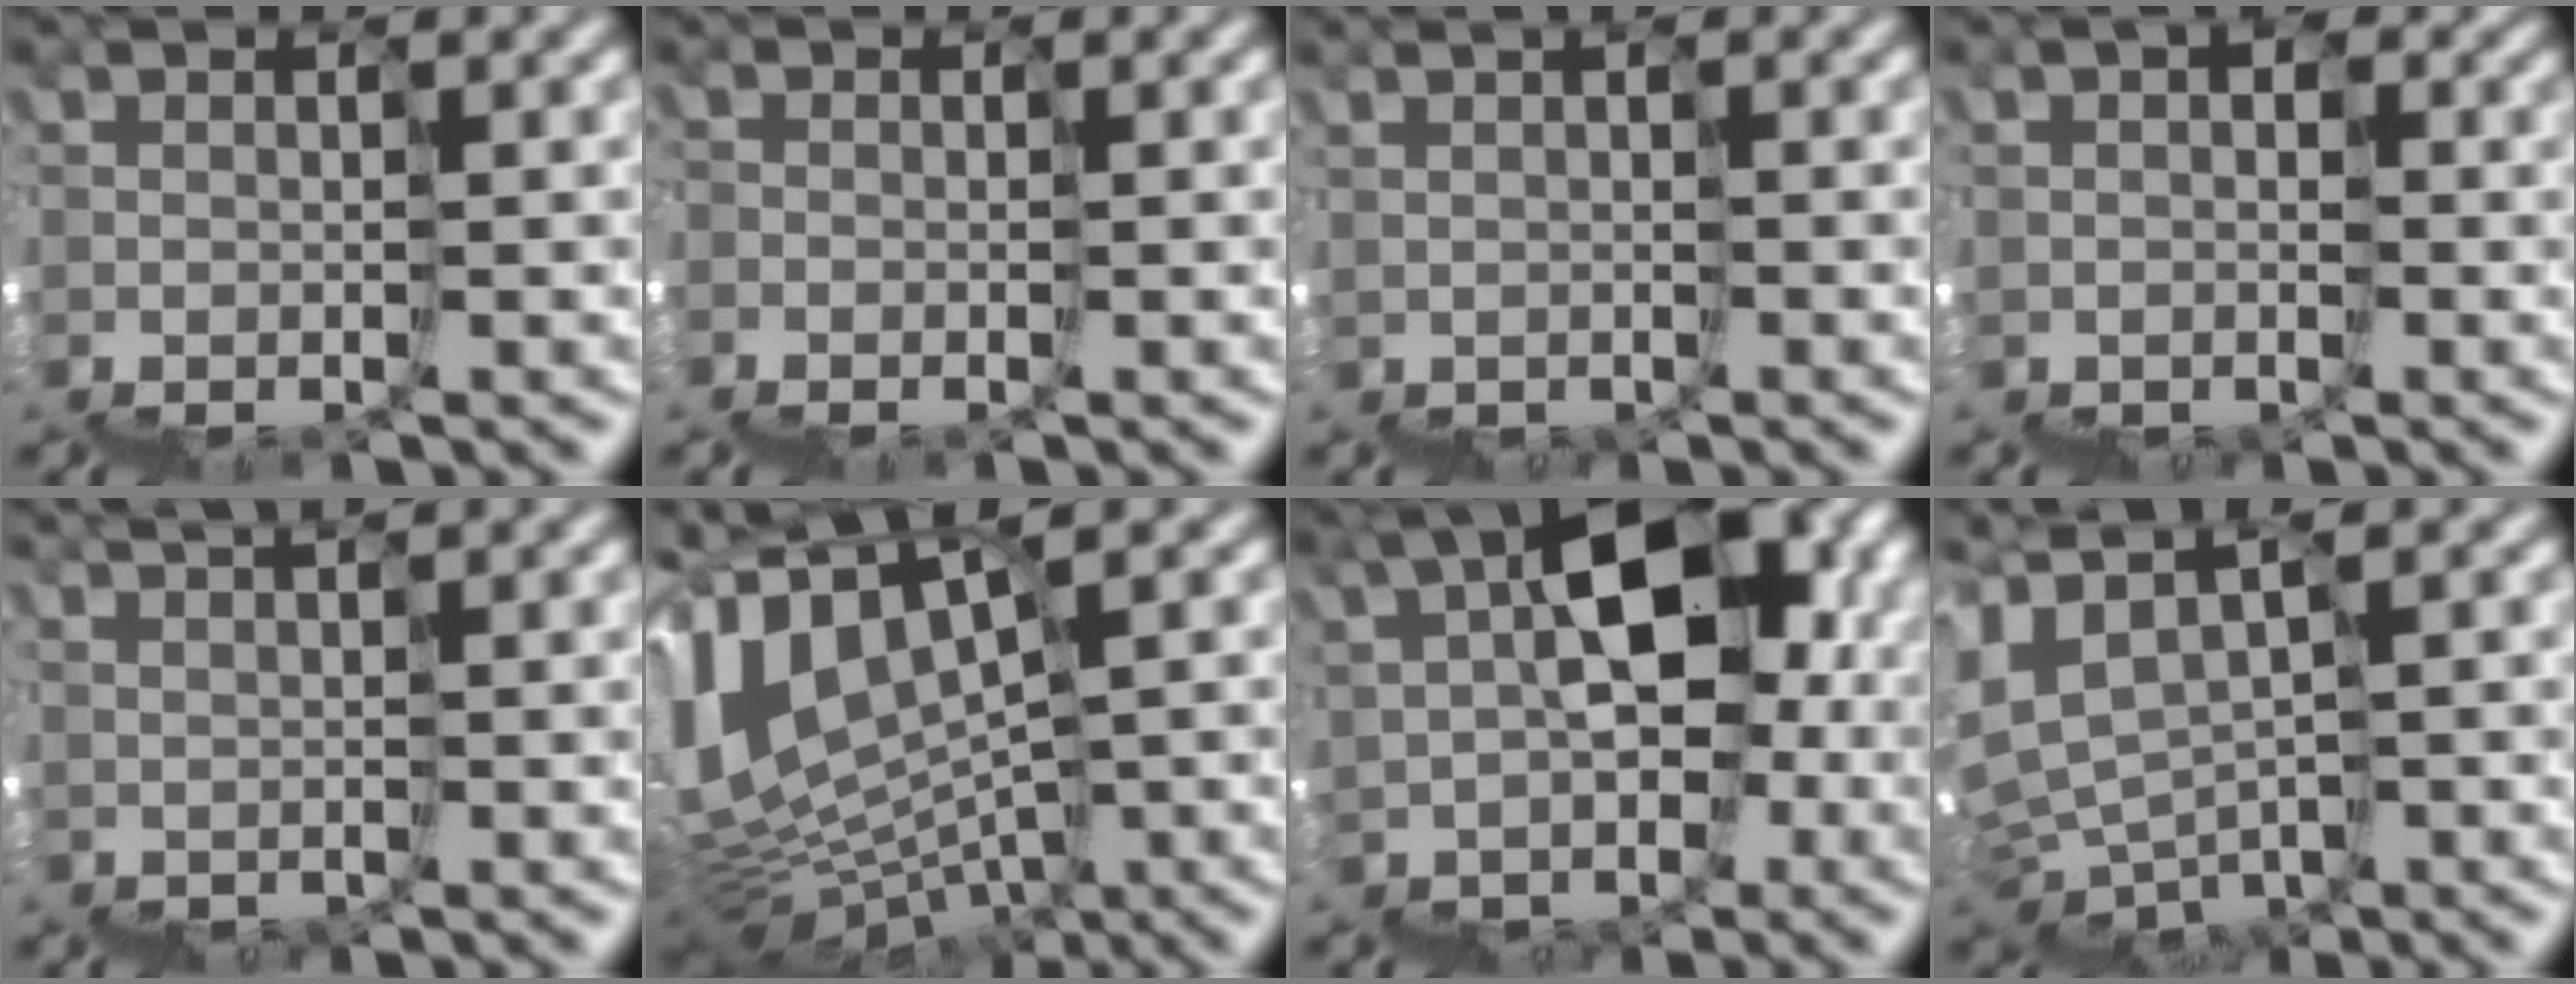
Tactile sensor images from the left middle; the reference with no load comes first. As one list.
[{"total": 1.7, "force": [-0.6, -0.3, -1.5], "torque": [0.018, 0.005, -0.021]}, {"total": 0.5, "force": [0.1, 0.4, 0.4], "torque": [-0.002, 0.000, 0.002]}, {"total": 2.6, "force": [0.1, 2.6, 0.4], "torque": [0.003, 0.007, -0.007]}, {"total": 4.2, "force": [3.4, 0.7, 2.4], "torque": [-0.001, 0.043, 0.066]}, {"total": 6.0, "force": [3.1, 2.7, 4.3], "torque": [-0.120, 0.045, 0.064]}, {"total": 8.5, "force": [3.8, 5.6, 5.2], "torque": [-0.082, 0.033, 0.058]}, {"total": 3.2, "force": [3.1, 0.8, -0.1], "torque": [-0.035, 0.023, 0.066]}]